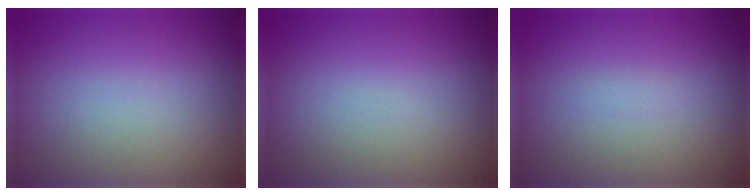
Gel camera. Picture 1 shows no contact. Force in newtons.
{"total": 0.0}
{"total": 0.6, "press": 0.6, "slide": 0.0}